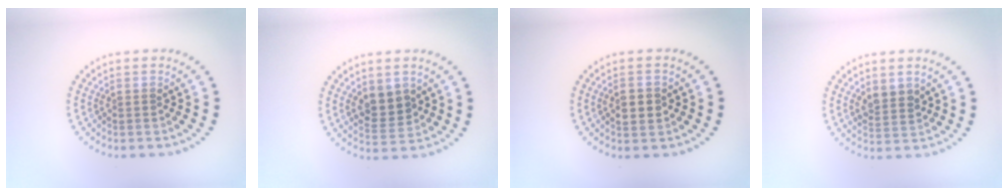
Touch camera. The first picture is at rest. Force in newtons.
{"total": 3.0, "press": 2.9, "slide": 0.8}
{"total": 2.6, "press": 2.6, "slide": 0.0}
{"total": 2.1, "press": 1.9, "slide": 0.7}